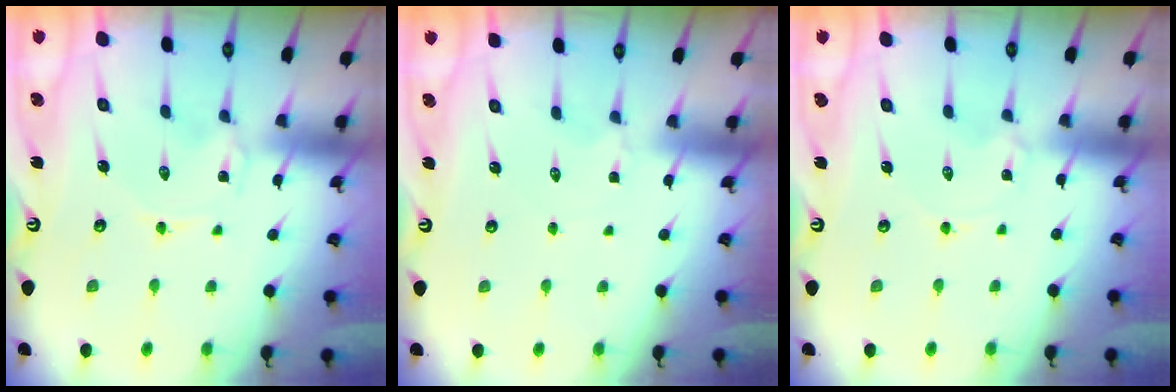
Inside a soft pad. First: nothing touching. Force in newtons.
{"total": 2.6, "press": 2.5, "slide": 0.4}
{"total": 1.5, "press": 1.5, "slide": 0.2}